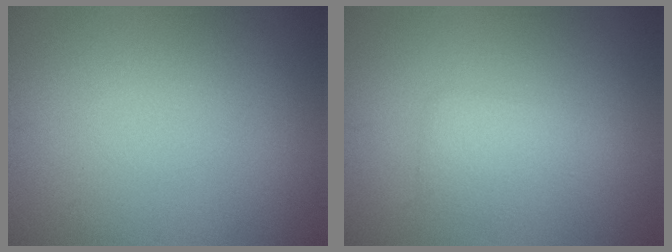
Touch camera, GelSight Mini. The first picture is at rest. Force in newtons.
{"total": 2.3, "press": 2.3, "slide": 0.1}